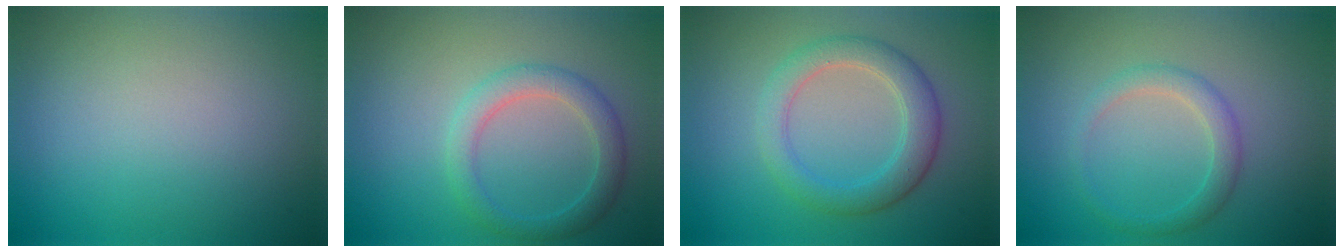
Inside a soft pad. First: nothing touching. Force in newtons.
{"total": 3.0, "press": 3.0, "slide": 0.2}
{"total": 3.9, "press": 3.9, "slide": 0.1}
{"total": 2.1, "press": 2.1, "slide": 0.1}